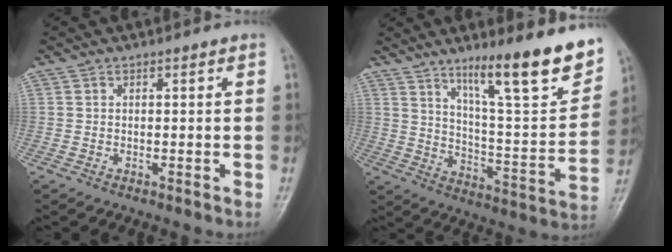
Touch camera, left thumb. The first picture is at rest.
{"total": 19.5, "force": [12.6, 3.3, 14.5], "torque": [-0.183, -0.068, 0.202]}